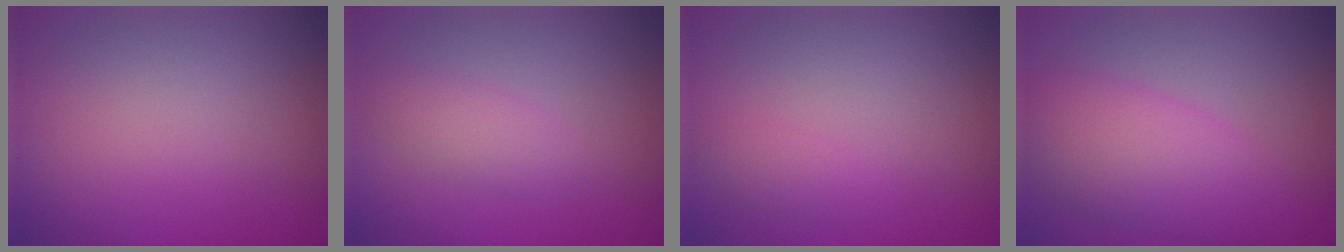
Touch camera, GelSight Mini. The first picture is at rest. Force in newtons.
{"total": 2.0, "press": 2.0, "slide": 0.1}
{"total": 1.1, "press": 1.1, "slide": 0.0}
{"total": 5.9, "press": 5.9, "slide": 0.1}